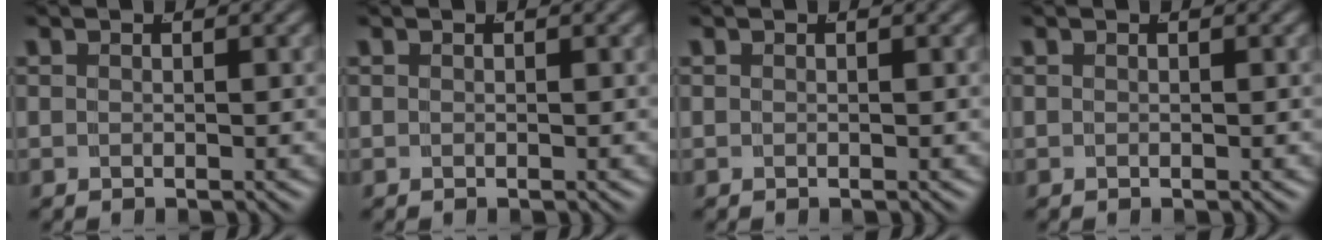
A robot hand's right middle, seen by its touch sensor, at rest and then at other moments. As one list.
[{"total": 0.0}, {"total": 0.0}, {"total": 0.0}]